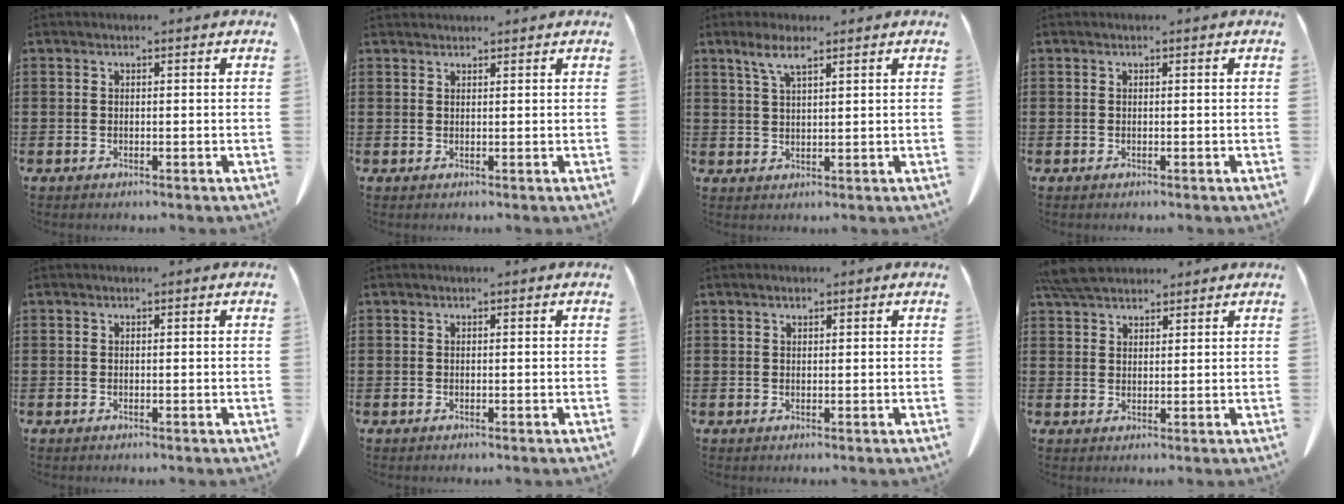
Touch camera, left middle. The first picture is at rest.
{"total": 1.0, "force": [1.0, 0.1, 0.0], "torque": [-0.003, -0.001, 0.020]}
{"total": 4.2, "force": [2.7, 0.8, 3.1], "torque": [-0.067, 0.003, 0.047]}
{"total": 0.0}
{"total": 0.0}
{"total": 0.0}
{"total": 0.8, "force": [0.5, 0.3, 0.5], "torque": [-0.012, 0.002, 0.010]}
{"total": 5.4, "force": [4.7, 1.6, 2.1], "torque": [-0.053, -0.004, 0.091]}